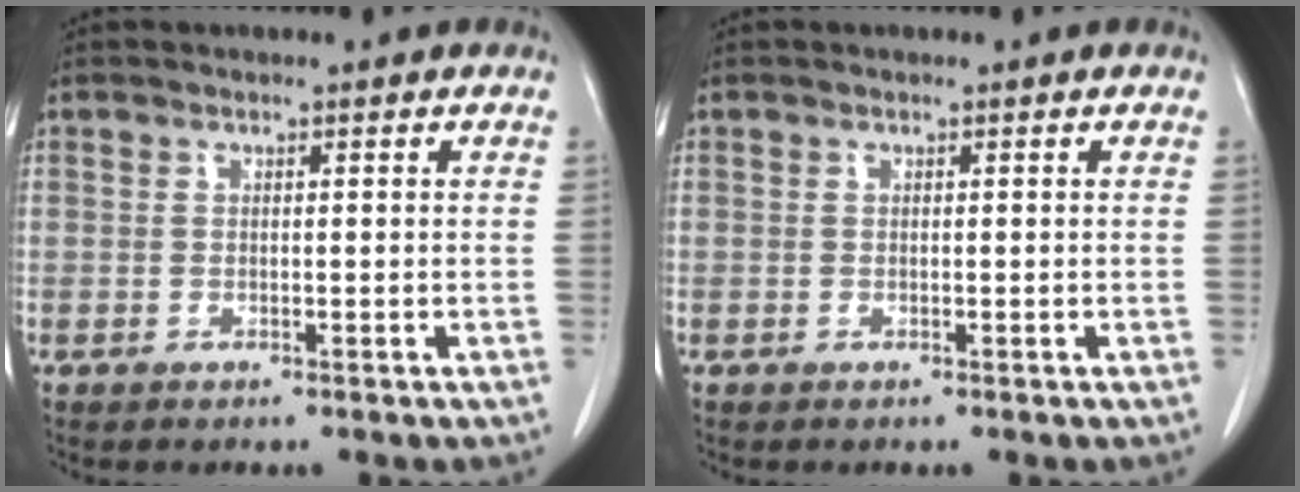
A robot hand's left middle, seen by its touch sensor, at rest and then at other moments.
{"total": 0.0}